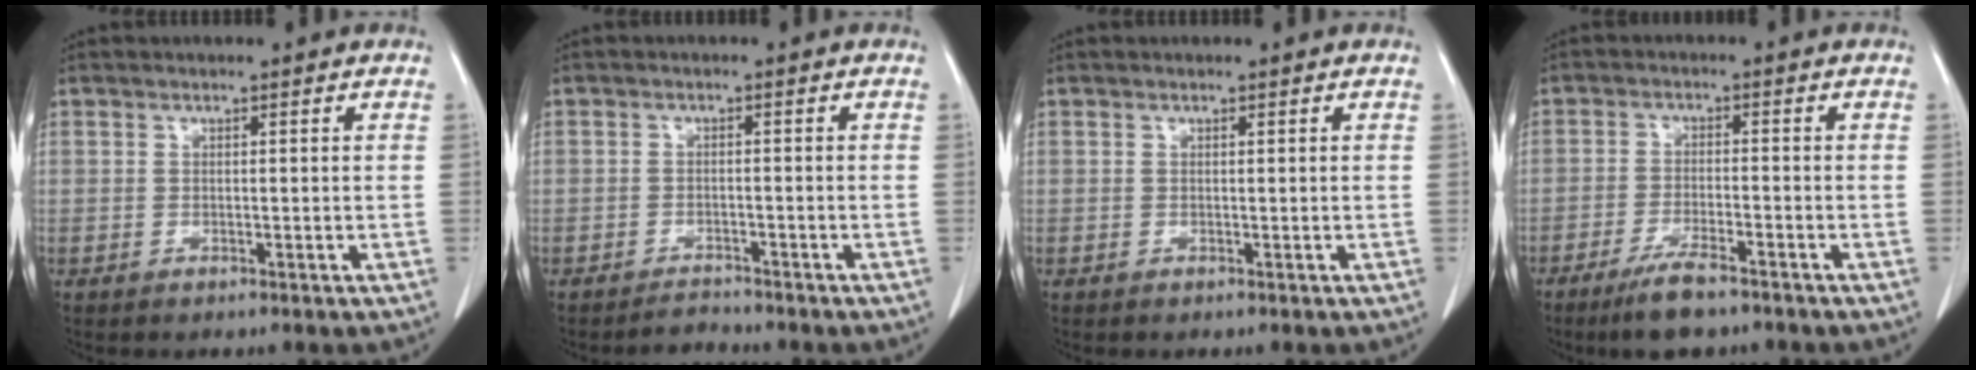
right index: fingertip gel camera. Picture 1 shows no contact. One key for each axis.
{"total": 1.8, "fx": -1.7, "fy": 0.5, "fz": -0.4, "tx": 0.008, "ty": -0.002, "tz": -0.028}
{"total": 0.0}
{"total": 6.3, "fx": -4.7, "fy": 1.1, "fz": 4.1, "tx": -0.078, "ty": -0.012, "tz": -0.083}